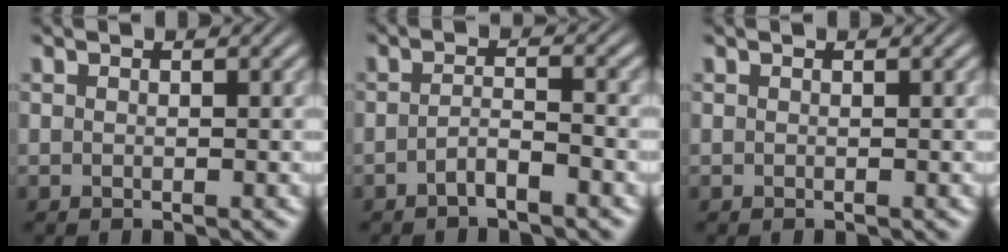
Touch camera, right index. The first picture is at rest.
{"total": 2.0, "force": [-1.8, 0.1, 0.9], "torque": [-0.006, -0.008, -0.031]}
{"total": 0.0}